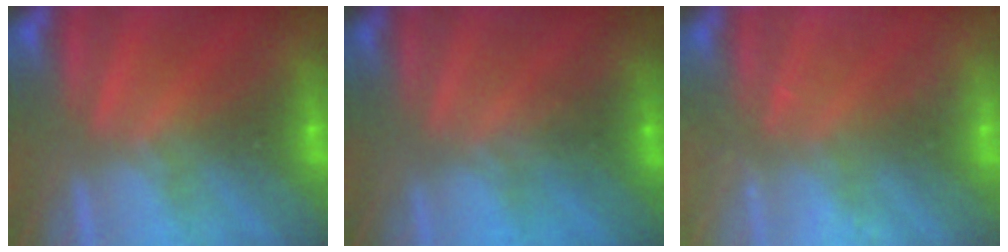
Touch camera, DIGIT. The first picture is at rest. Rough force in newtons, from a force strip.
{"total": 1.3}
{"total": 2.7}